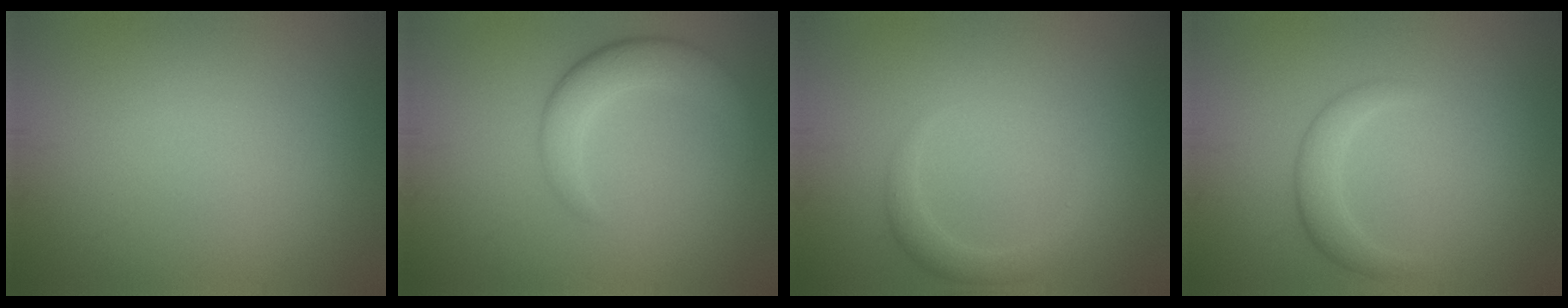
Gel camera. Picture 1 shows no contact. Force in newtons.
{"total": 4.1, "press": 4.1, "slide": 0.2}
{"total": 1.7, "press": 1.7, "slide": 0.2}
{"total": 2.3, "press": 2.3, "slide": 0.1}